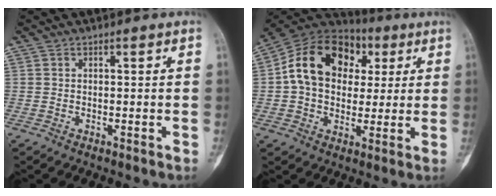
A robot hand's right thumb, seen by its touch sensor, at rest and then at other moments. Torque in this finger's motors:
{"motor_torque": [1.23, 2.68, 0.83, -0.52, 0.40]}